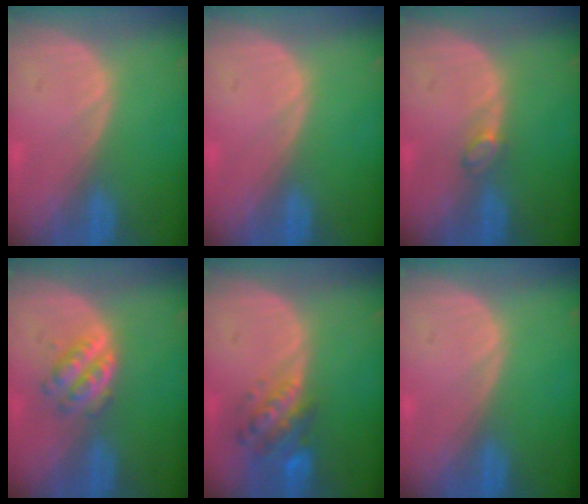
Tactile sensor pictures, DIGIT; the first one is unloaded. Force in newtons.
{"total": 0.0}
{"total": 1.6, "press": 1.6, "slide": 0.2}
{"total": 4.4, "press": 4.1, "slide": 1.5}
{"total": 6.1, "press": 5.8, "slide": 2.0}
{"total": 0.0}